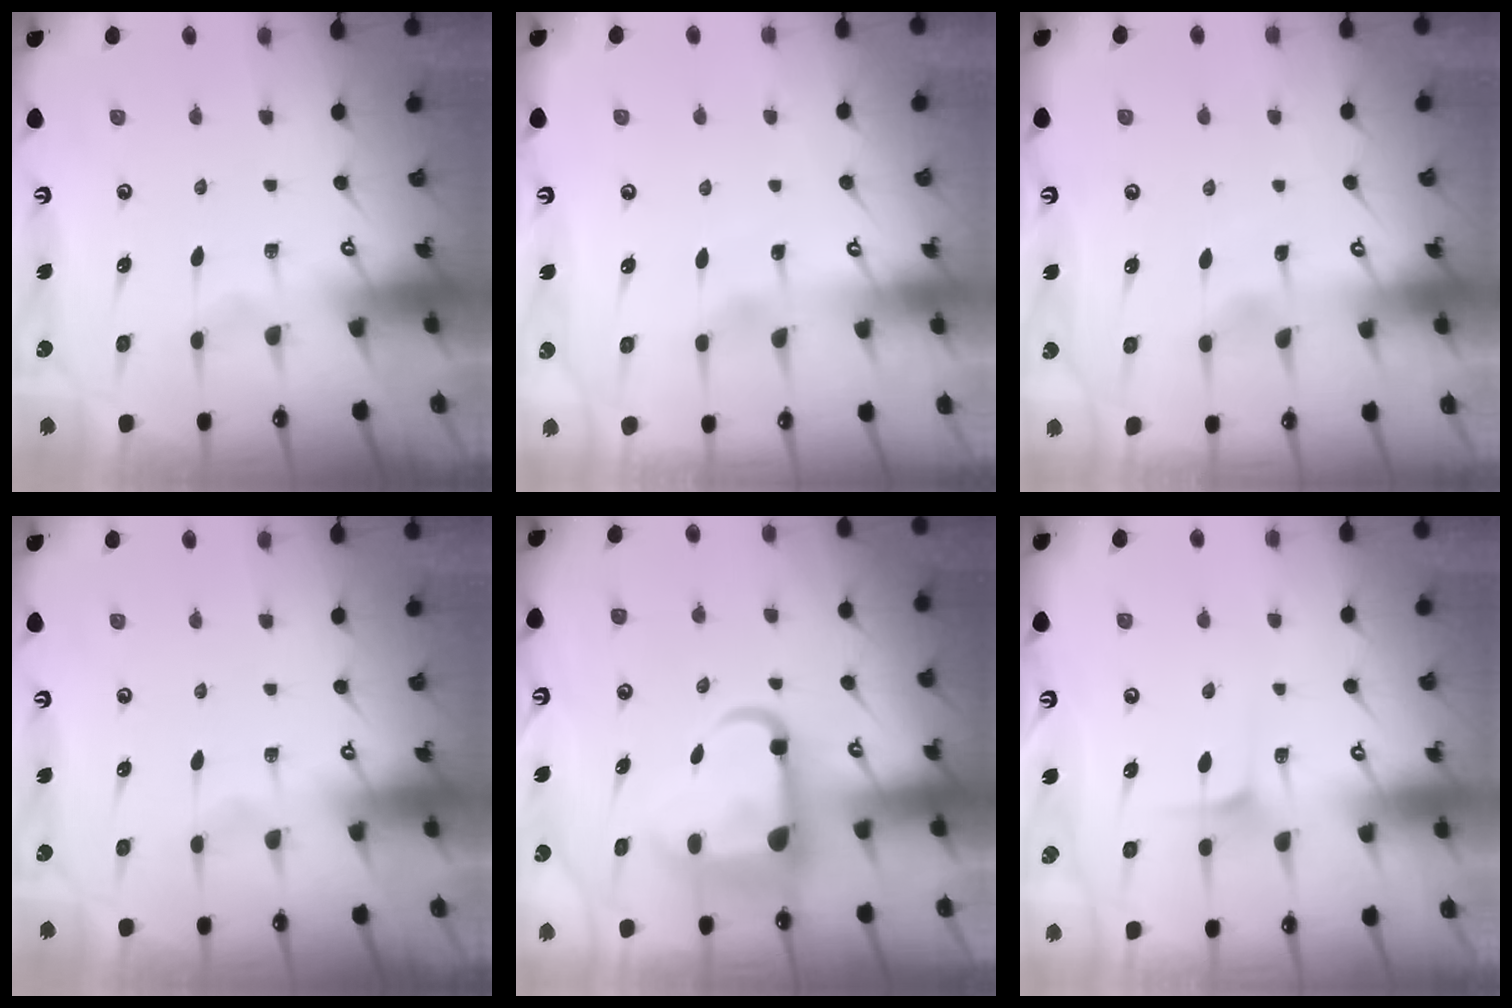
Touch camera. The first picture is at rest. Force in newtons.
{"total": 1.8, "press": 1.8, "slide": 0.3}
{"total": 2.7, "press": 2.7, "slide": 0.3}
{"total": 0.0}
{"total": 9.9, "press": 9.7, "slide": 1.7}
{"total": 4.6, "press": 4.5, "slide": 0.5}